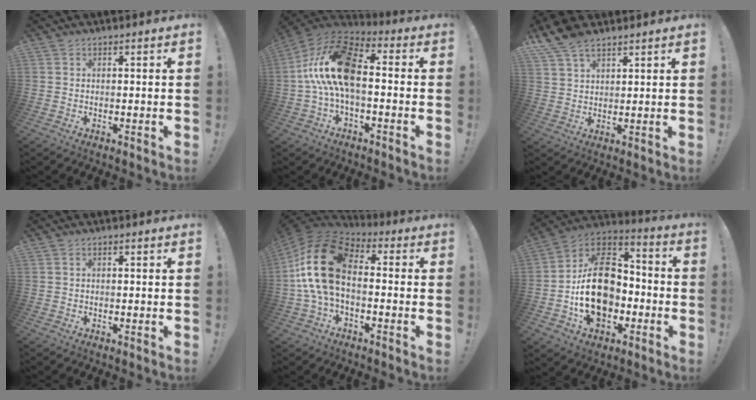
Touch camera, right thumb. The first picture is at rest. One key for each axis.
{"total": 17.8, "fx": 0.5, "fy": 8.8, "fz": 15.5, "tx": -0.297, "ty": 0.017, "tz": 0.012}
{"total": 8.1, "fx": 5.7, "fy": 3.9, "fz": 4.2, "tx": -0.074, "ty": -0.022, "tz": 0.112}
{"total": 0.7, "fx": -0.2, "fy": 0.4, "fz": 0.6, "tx": -0.018, "ty": 0.005, "tz": -0.002}
{"total": 18.1, "fx": 1.4, "fy": 10.5, "fz": 14.7, "tx": -0.289, "ty": 0.015, "tz": 0.031}
{"total": 22.5, "fx": -3.3, "fy": 16.3, "fz": 15.1, "tx": -0.251, "ty": 0.028, "tz": -0.041}